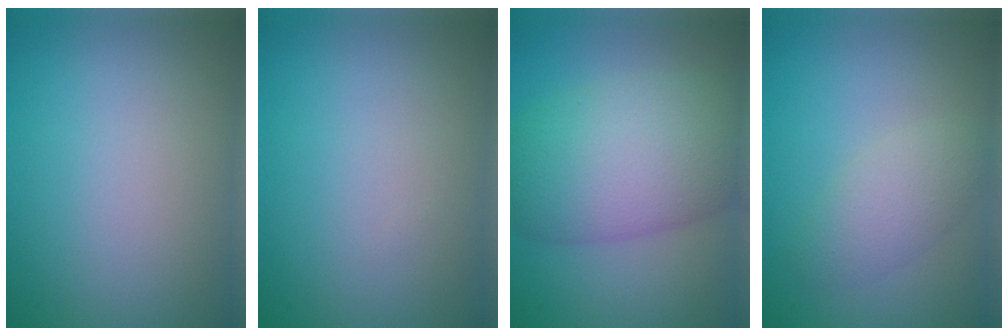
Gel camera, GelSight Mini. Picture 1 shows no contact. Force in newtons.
{"total": 0.0}
{"total": 9.4, "press": 9.4, "slide": 0.7}
{"total": 2.7, "press": 2.7, "slide": 0.1}